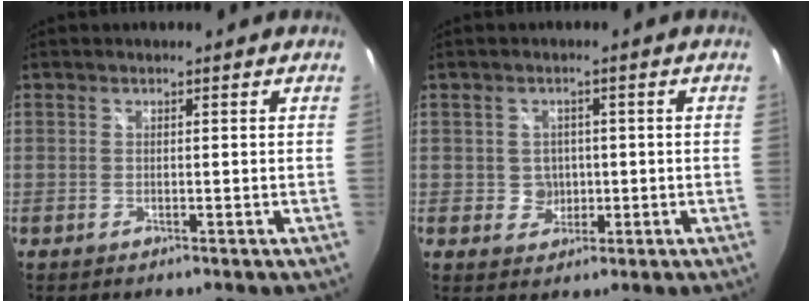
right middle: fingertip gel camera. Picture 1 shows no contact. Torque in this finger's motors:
{"motor_torque": [0.76, 0.01, 0.01, 0.00]}